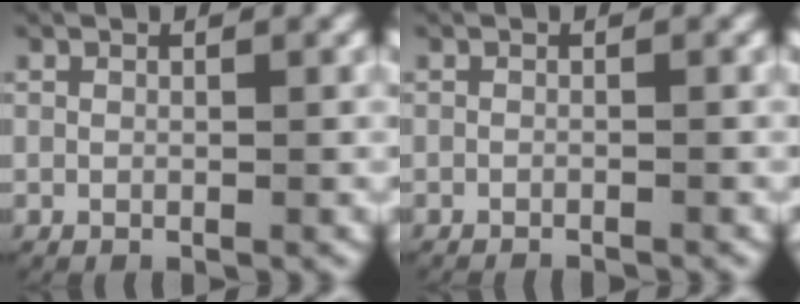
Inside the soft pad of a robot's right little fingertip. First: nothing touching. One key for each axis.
{"total": 1.4, "fx": -1.4, "fy": 0.1, "fz": 0.1, "tx": -0.005, "ty": -0.004, "tz": -0.021}